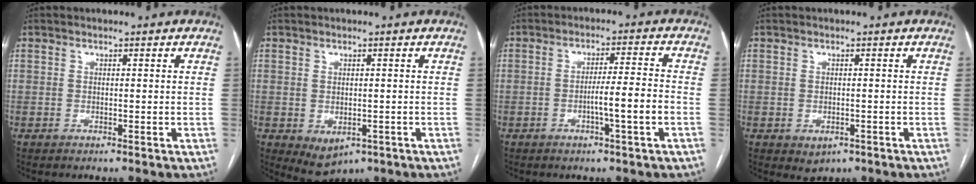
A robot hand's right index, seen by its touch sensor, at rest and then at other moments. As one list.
[{"total": 4.2, "force": [-1.4, 2.8, 2.8], "torque": [-0.043, -0.006, -0.003]}, {"total": 6.1, "force": [-1.9, -0.4, 5.7], "torque": [-0.094, 0.003, -0.030]}, {"total": 2.2, "force": [-1.0, 1.6, 1.2], "torque": [-0.013, -0.001, -0.001]}]